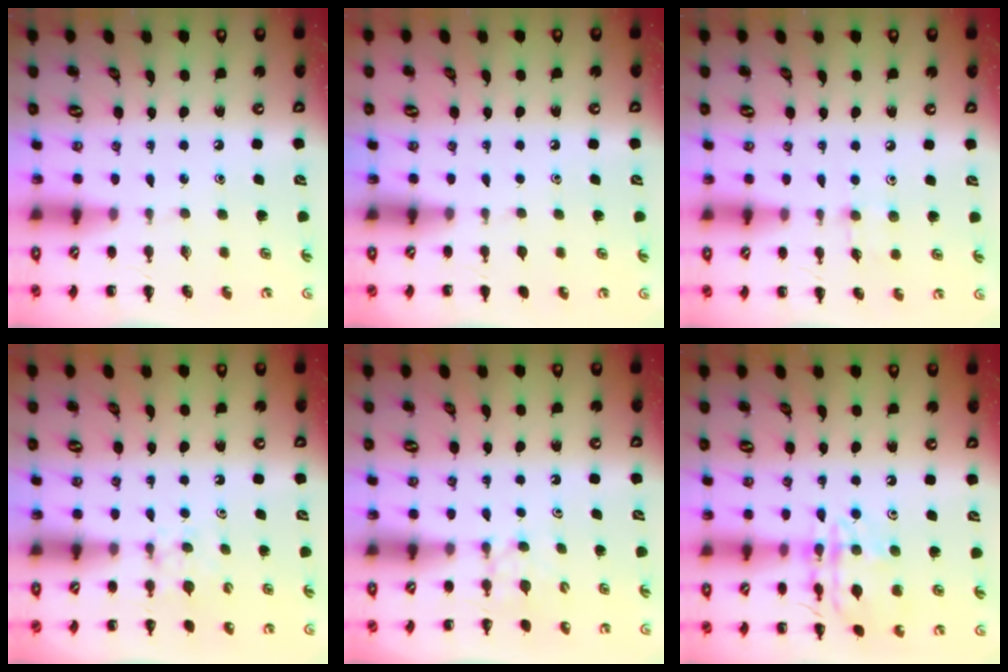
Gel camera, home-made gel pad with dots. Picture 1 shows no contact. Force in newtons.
{"total": 1.1, "press": 1.1, "slide": 0.2}
{"total": 3.8, "press": 3.5, "slide": 1.3}
{"total": 4.1, "press": 3.8, "slide": 1.4}
{"total": 2.6, "press": 2.4, "slide": 1.1}
{"total": 13.5, "press": 13.5, "slide": 0.9}